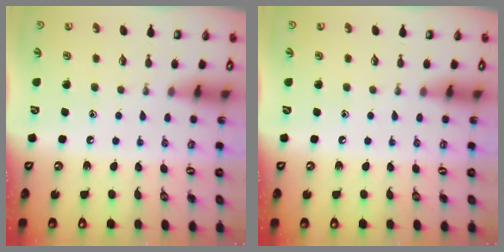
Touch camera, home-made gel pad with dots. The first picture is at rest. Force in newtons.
{"total": 0.0}